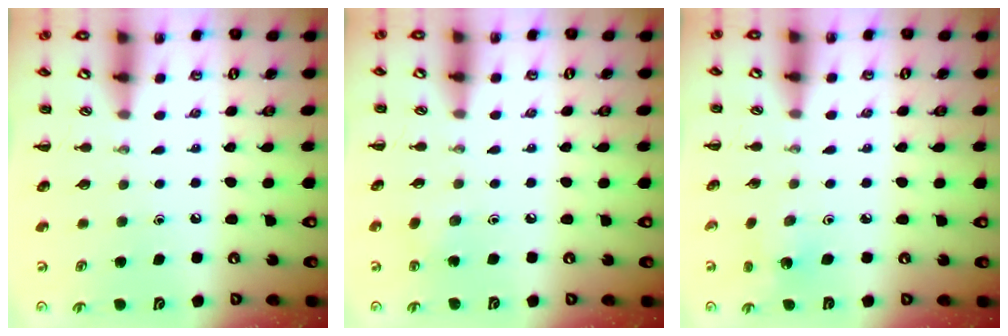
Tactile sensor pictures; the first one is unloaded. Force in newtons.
{"total": 2.6, "press": 2.5, "slide": 0.9}
{"total": 1.4, "press": 1.2, "slide": 0.6}